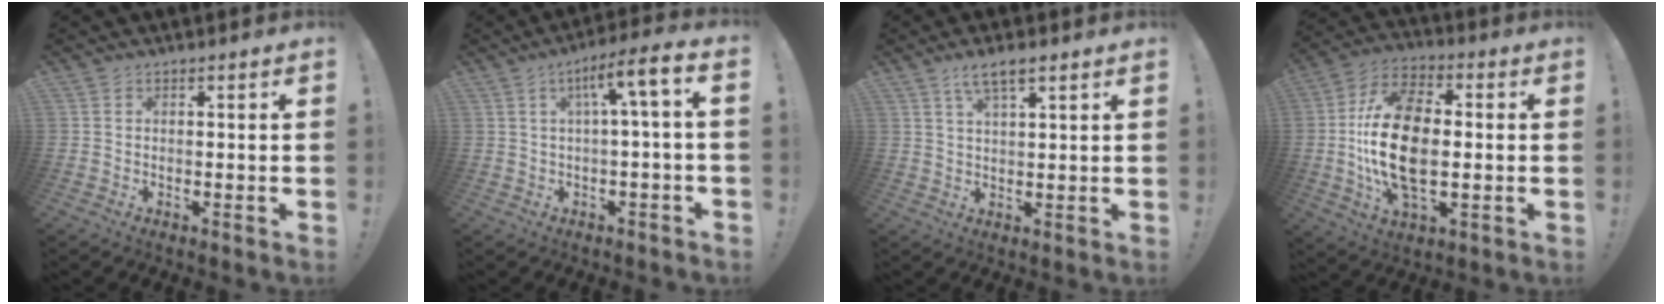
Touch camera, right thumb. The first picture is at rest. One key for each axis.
{"total": 8.2, "fx": 1.4, "fy": 0.8, "fz": 8.1, "tx": -0.116, "ty": -0.010, "tz": 0.016}
{"total": 5.8, "fx": 3.6, "fy": 1.7, "fz": 4.2, "tx": -0.070, "ty": -0.012, "tz": 0.061}
{"total": 19.7, "fx": -0.9, "fy": 11.6, "fz": 15.9, "tx": -0.288, "ty": 0.000, "tz": -0.014}